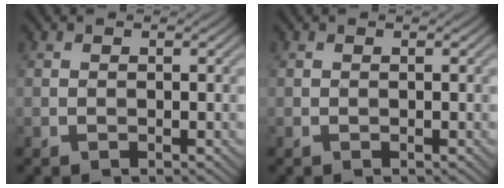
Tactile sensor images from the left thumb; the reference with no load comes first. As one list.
[{"total": 0.0}]